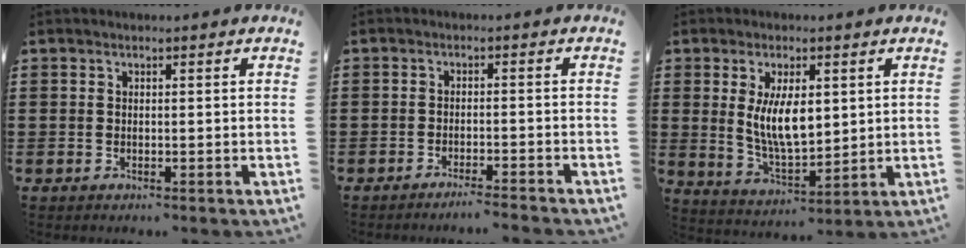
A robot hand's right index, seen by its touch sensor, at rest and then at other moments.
{"total": 2.4, "force": [-2.3, -0.4, 0.7], "torque": [-0.013, 0.000, -0.046]}
{"total": 8.5, "force": [1.6, 3.7, 7.5], "torque": [-0.145, 0.002, 0.025]}